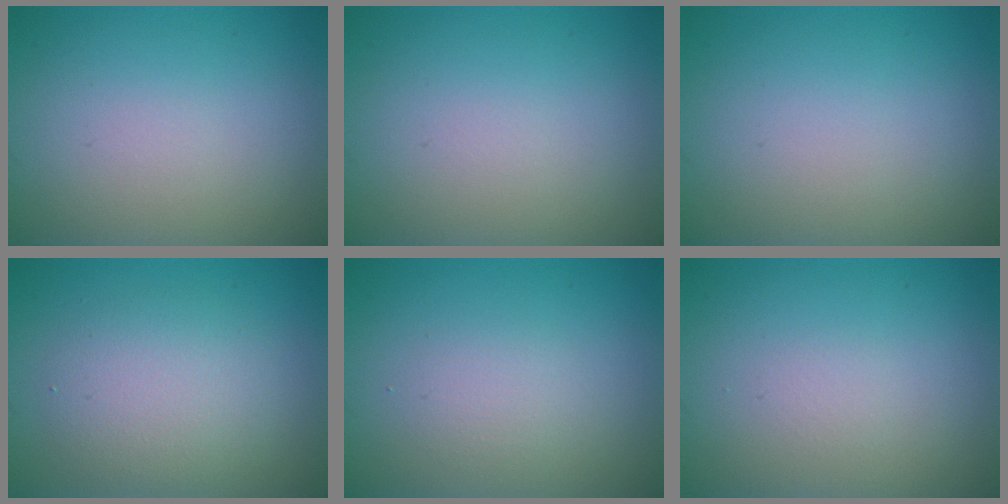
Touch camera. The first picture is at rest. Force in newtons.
{"total": 0.0}
{"total": 0.0}
{"total": 4.0, "press": 4.0, "slide": 0.1}
{"total": 1.4, "press": 1.4, "slide": 0.0}
{"total": 0.6, "press": 0.6, "slide": 0.0}